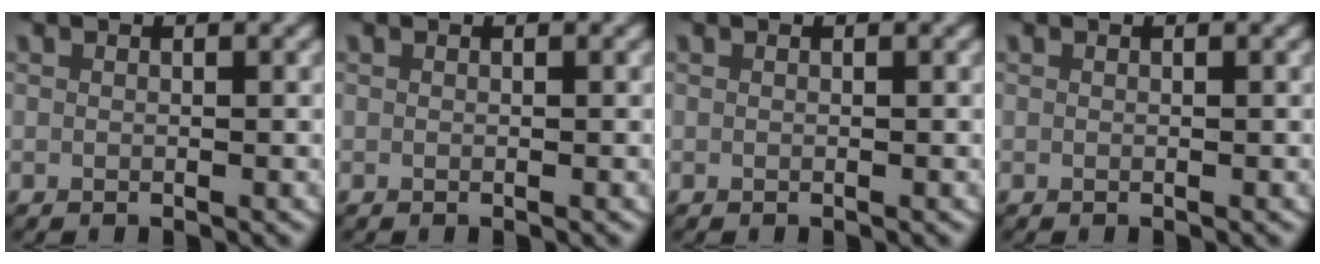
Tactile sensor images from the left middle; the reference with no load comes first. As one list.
[{"total": 0.0}, {"total": 0.0}, {"total": 0.0}]